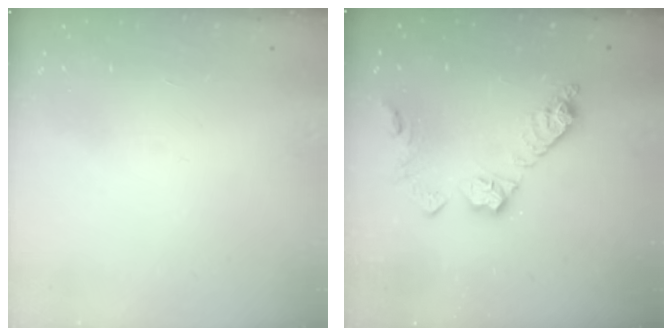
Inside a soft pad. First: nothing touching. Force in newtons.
{"total": 14.3, "press": 14.3, "slide": 1.0}